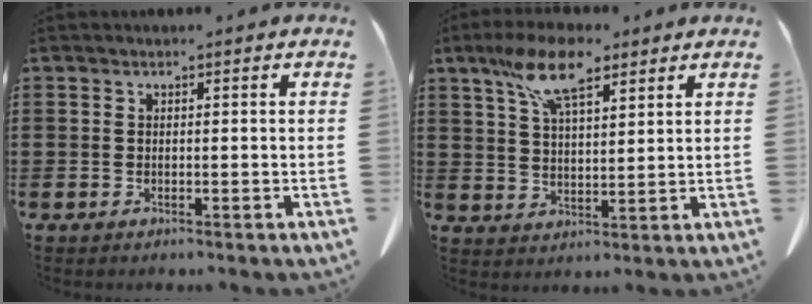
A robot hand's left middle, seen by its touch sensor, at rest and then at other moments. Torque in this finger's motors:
{"motor_torque": [1.75, 0.39, 0.64, 0.10]}